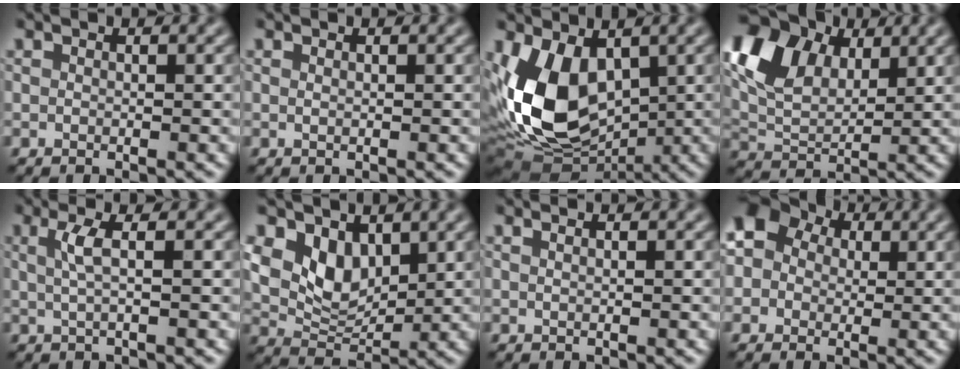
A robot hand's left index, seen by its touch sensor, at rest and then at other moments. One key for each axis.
{"total": 0.0}
{"total": 11.9, "fx": -0.3, "fy": 7.5, "fz": 9.2, "tx": -0.203, "ty": -0.024, "tz": -0.001}
{"total": 11.7, "fx": 5.3, "fy": 7.6, "fz": 7.1, "tx": -0.157, "ty": 0.043, "tz": 0.086}
{"total": 2.3, "fx": 0.4, "fy": 0.6, "fz": 2.2, "tx": -0.041, "ty": 0.001, "tz": 0.004}
{"total": 5.8, "fx": 2.2, "fy": 4.0, "fz": 3.6, "tx": -0.079, "ty": -0.012, "tz": 0.041}
{"total": 1.0, "fx": 0.6, "fy": 0.5, "fz": 0.7, "tx": -0.001, "ty": -0.008, "tz": -0.001}
{"total": 6.7, "fx": 1.7, "fy": 5.9, "fz": 2.7, "tx": -0.045, "ty": 0.028, "tz": -0.009}